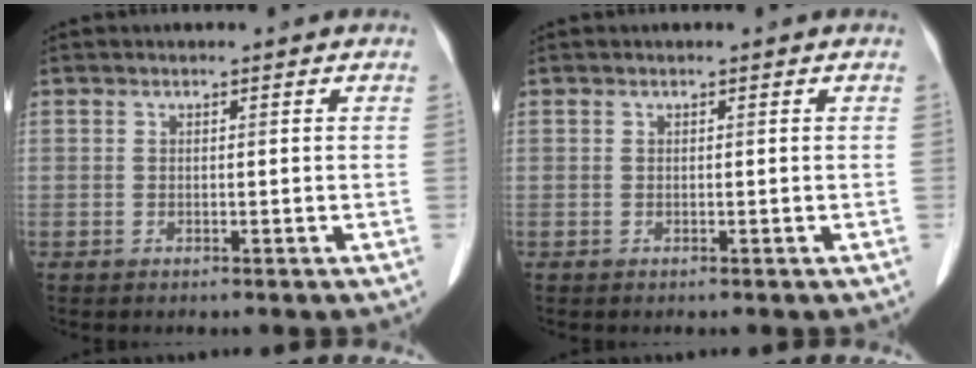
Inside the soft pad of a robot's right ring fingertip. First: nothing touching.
{"total": 0.0}